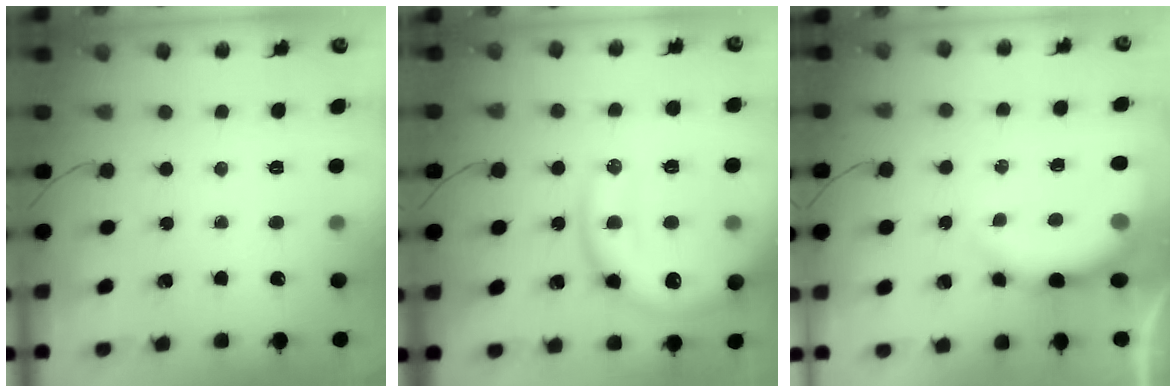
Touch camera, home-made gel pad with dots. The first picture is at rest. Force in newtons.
{"total": 18.4, "press": 18.2, "slide": 2.2}
{"total": 8.7, "press": 8.5, "slide": 1.4}